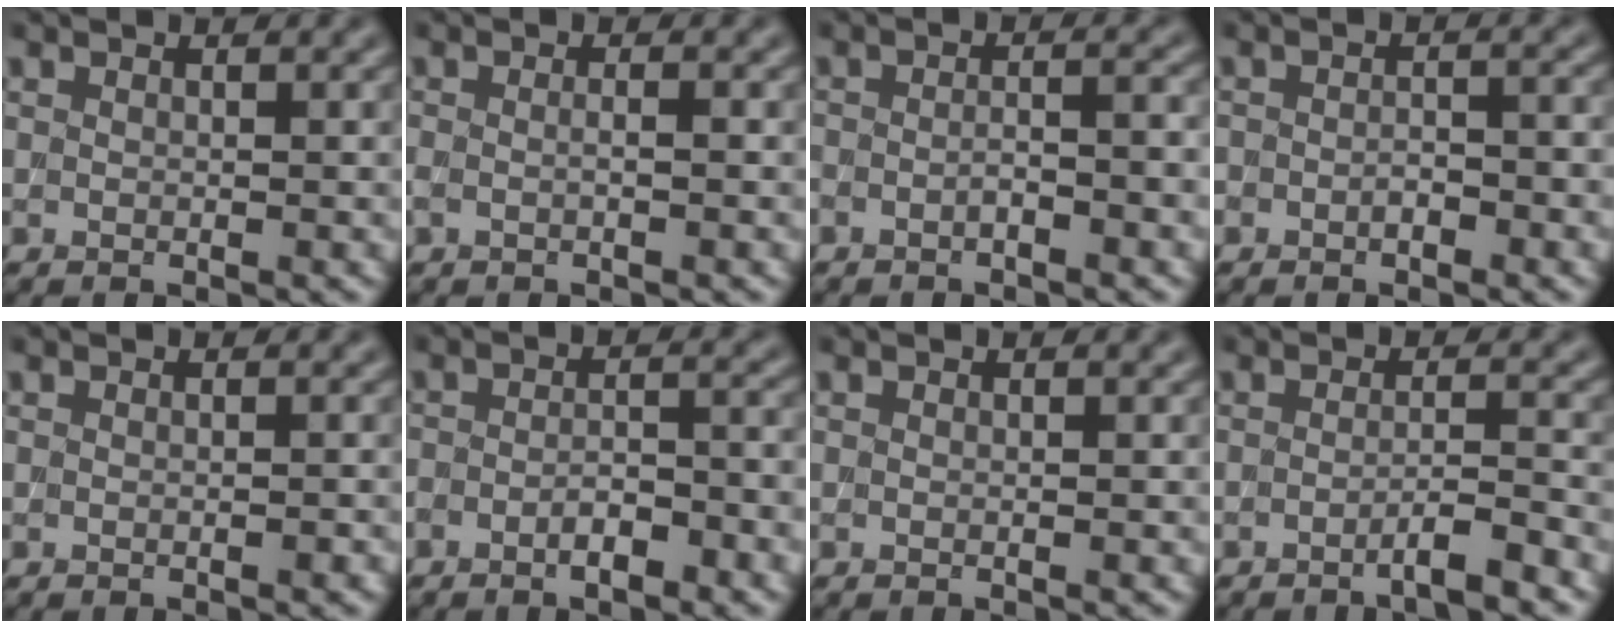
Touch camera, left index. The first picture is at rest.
{"total": 0.9, "force": [-0.3, 0.2, 0.8], "torque": [-0.015, 0.000, -0.006]}
{"total": 2.3, "force": [-1.2, 0.7, 1.8], "torque": [-0.026, 0.006, -0.022]}
{"total": 2.0, "force": [-1.0, 0.9, 1.5], "torque": [-0.025, 0.002, -0.018]}
{"total": 0.6, "force": [-0.1, 0.1, 0.5], "torque": [-0.007, 0.000, -0.005]}
{"total": 3.3, "force": [-1.9, 1.1, 2.5], "torque": [-0.047, 0.001, -0.032]}
{"total": 0.0}
{"total": 2.4, "force": [-1.3, 0.3, 2.0], "torque": [-0.024, 0.006, -0.032]}